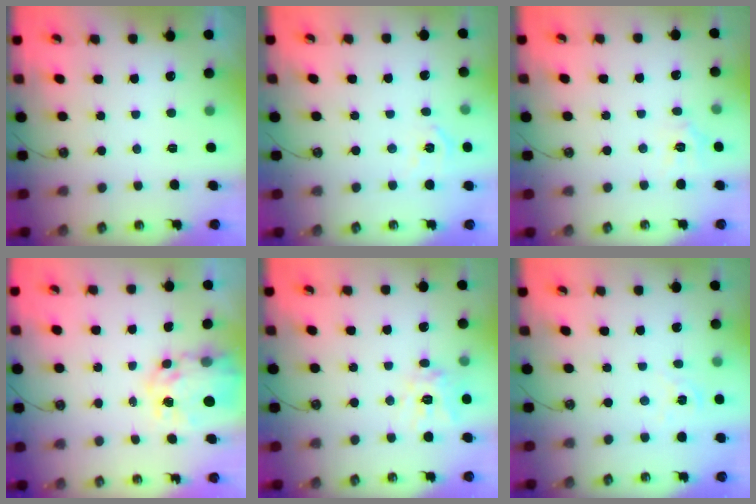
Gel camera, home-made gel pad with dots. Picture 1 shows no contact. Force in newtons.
{"total": 5.3, "press": 5.3, "slide": 0.3}
{"total": 4.7, "press": 4.7, "slide": 0.4}
{"total": 10.5, "press": 10.5, "slide": 1.0}
{"total": 11.4, "press": 11.3, "slide": 1.3}
{"total": 1.8, "press": 1.8, "slide": 0.3}